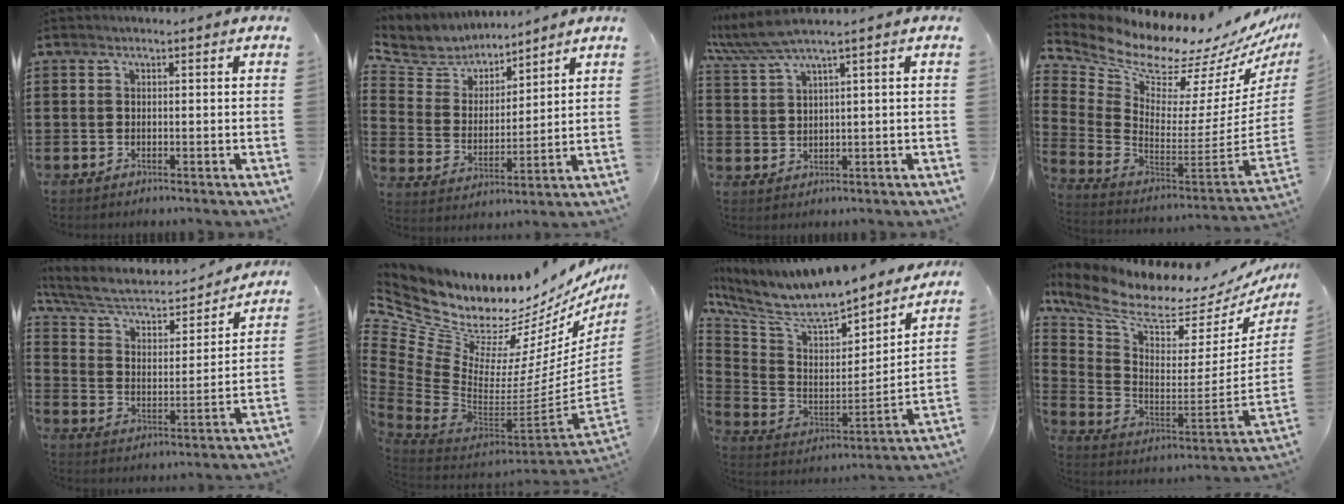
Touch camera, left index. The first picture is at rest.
{"total": 6.0, "force": [5.6, 2.1, 0.3], "torque": [-0.046, -0.037, 0.097]}
{"total": 4.5, "force": [3.2, -0.1, 3.2], "torque": [-0.079, -0.007, 0.052]}
{"total": 8.8, "force": [7.9, 2.1, 3.3], "torque": [-0.095, -0.081, 0.128]}
{"total": 6.2, "force": [5.1, 2.2, 2.7], "torque": [-0.077, -0.036, 0.083]}
{"total": 10.3, "force": [8.7, 4.3, 3.4], "torque": [-0.112, -0.094, 0.156]}
{"total": 7.8, "force": [7.0, 1.6, 3.0], "torque": [-0.099, -0.071, 0.114]}
{"total": 7.1, "force": [5.4, 1.9, 4.3], "torque": [-0.111, -0.058, 0.087]}